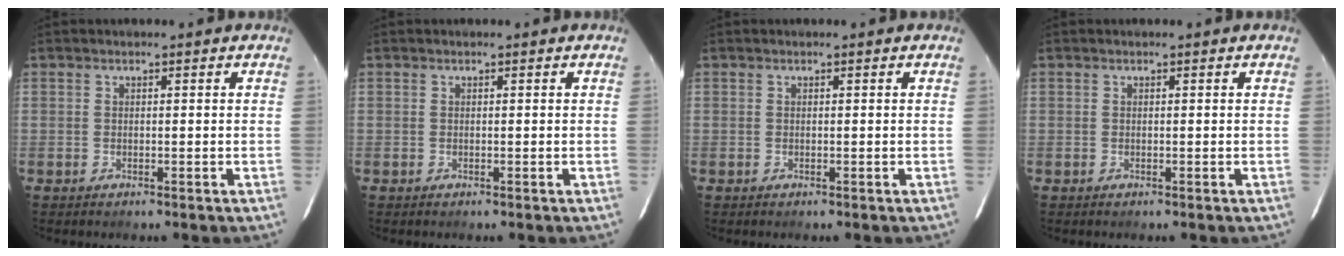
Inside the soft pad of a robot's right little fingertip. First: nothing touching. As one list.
[{"total": 0.0}, {"total": 0.0}, {"total": 0.0}]